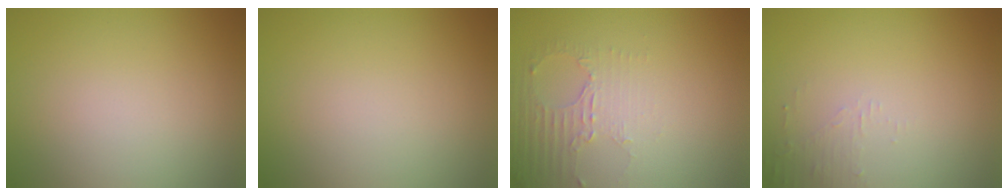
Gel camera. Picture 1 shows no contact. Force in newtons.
{"total": 0.0}
{"total": 2.5, "press": 1.8, "slide": 1.7}
{"total": 1.3, "press": 1.2, "slide": 0.3}